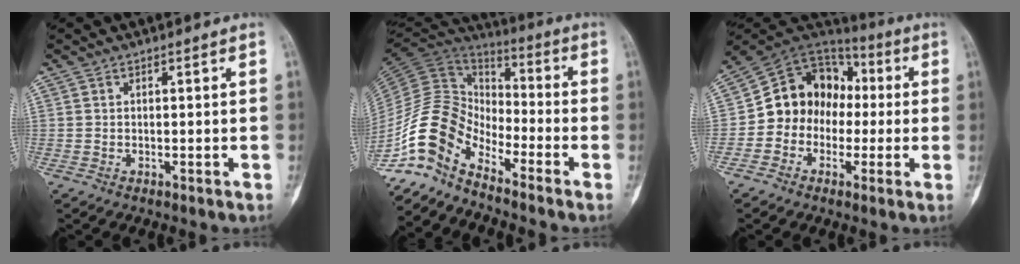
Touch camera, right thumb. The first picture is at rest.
{"total": 12.9, "force": [-8.9, 6.6, 6.5], "torque": [-0.123, 0.092, -0.186]}
{"total": 13.9, "force": [-1.1, 11.7, 7.4], "torque": [-0.080, 0.045, -0.032]}